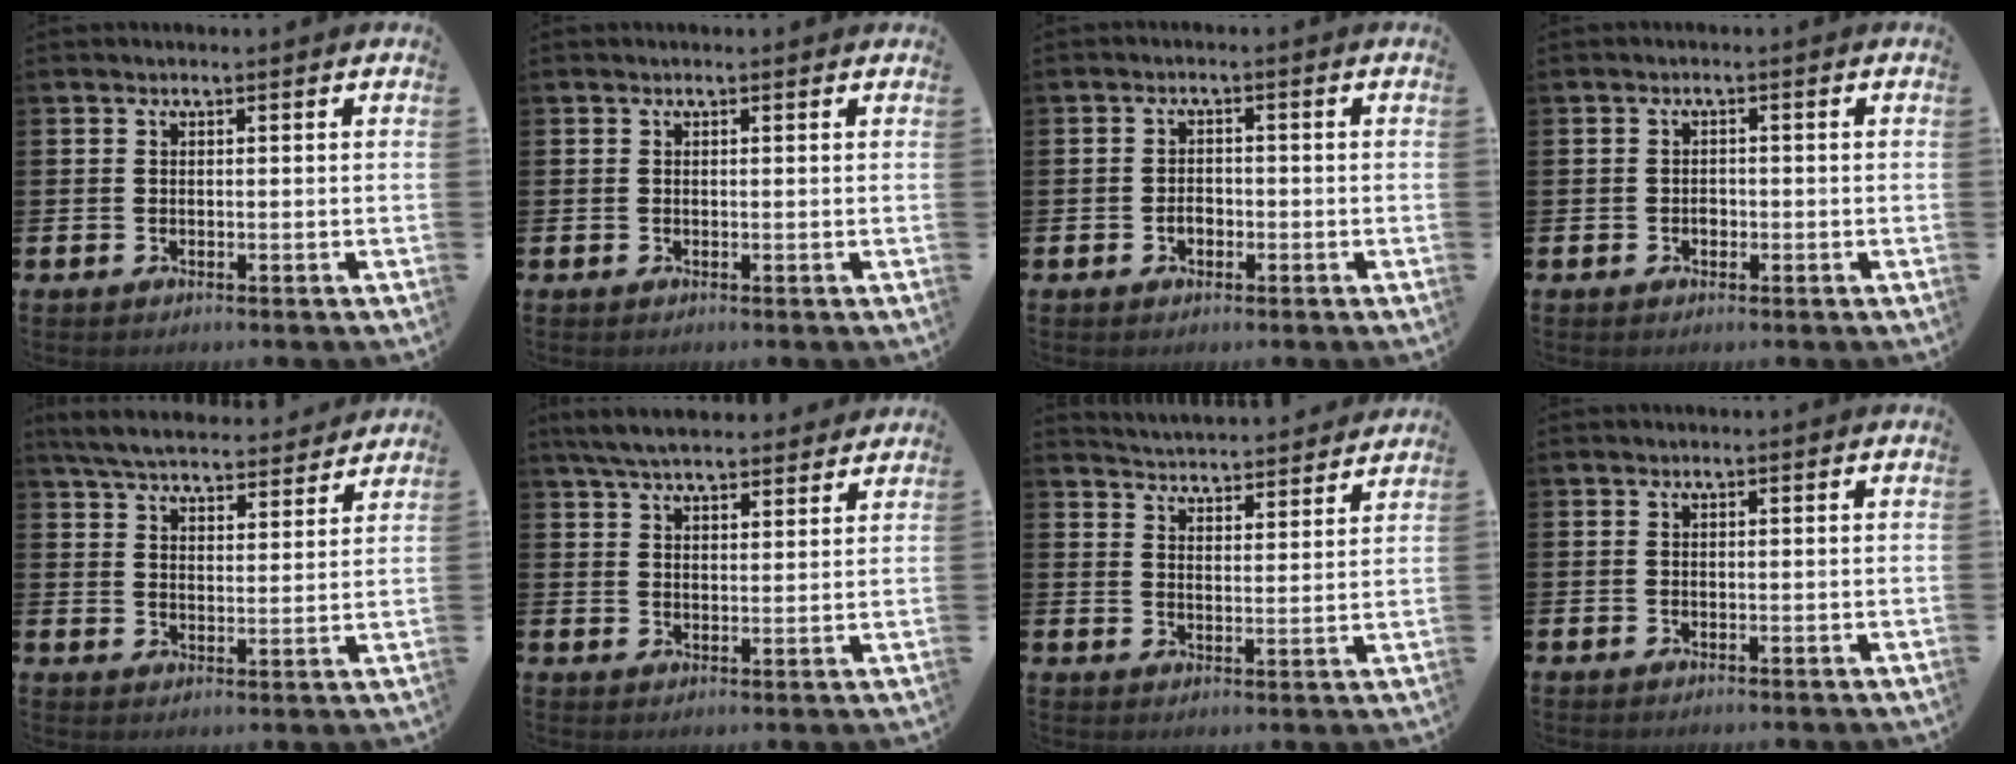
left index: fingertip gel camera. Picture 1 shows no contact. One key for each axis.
{"total": 0.0}
{"total": 1.9, "fx": -0.7, "fy": 1.4, "fz": 1.1, "tx": -0.008, "ty": -0.001, "tz": -0.018}
{"total": 1.1, "fx": -0.3, "fy": 0.9, "fz": 0.5, "tx": -0.005, "ty": 0.001, "tz": -0.008}
{"total": 6.2, "fx": 6.0, "fy": 1.0, "fz": 1.2, "tx": -0.043, "ty": -0.040, "tz": 0.104}
{"total": 6.0, "fx": 5.7, "fy": 1.1, "fz": 1.5, "tx": -0.041, "ty": -0.022, "tz": 0.103}
{"total": 4.9, "fx": 4.9, "fy": 0.3, "fz": -0.2, "tx": -0.013, "ty": -0.041, "tz": 0.086}
{"total": 0.0}